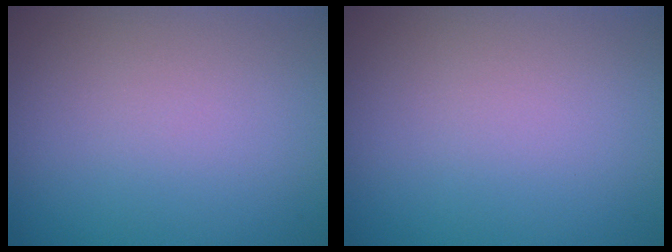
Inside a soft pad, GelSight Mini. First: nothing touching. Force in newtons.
{"total": 0.0}